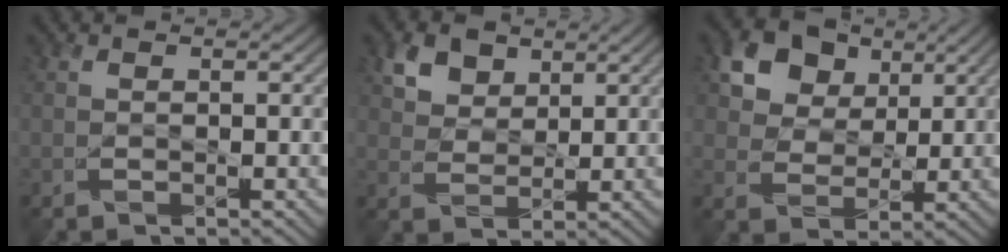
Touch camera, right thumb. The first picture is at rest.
{"total": 4.9, "force": [2.9, 3.2, 2.3], "torque": [-0.057, -0.003, 0.054]}
{"total": 10.7, "force": [5.7, 7.6, 5.0], "torque": [-0.141, 0.003, 0.112]}